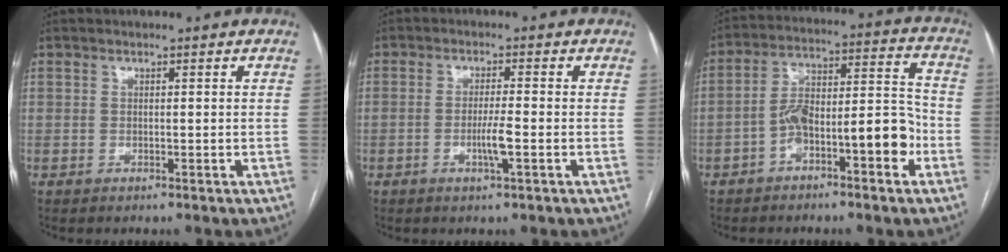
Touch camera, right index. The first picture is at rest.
{"total": 3.7, "force": [-1.2, 0.0, 3.5], "torque": [-0.068, -0.005, -0.023]}
{"total": 11.7, "force": [-4.6, 3.2, 10.2], "torque": [-0.165, 0.045, -0.071]}